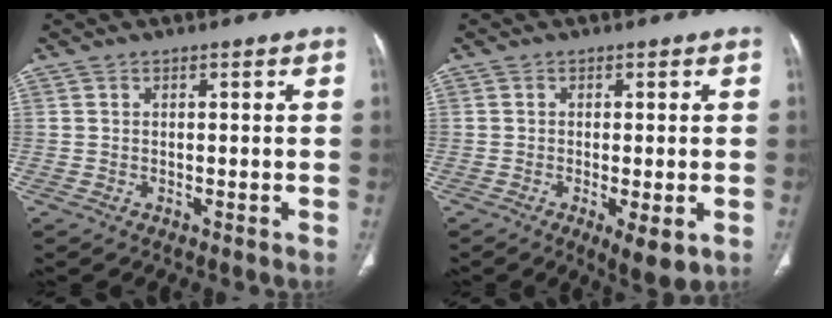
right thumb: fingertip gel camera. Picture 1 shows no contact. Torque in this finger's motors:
{"motor_torque": [0.07, -0.06, -0.12, -0.38, -0.01]}